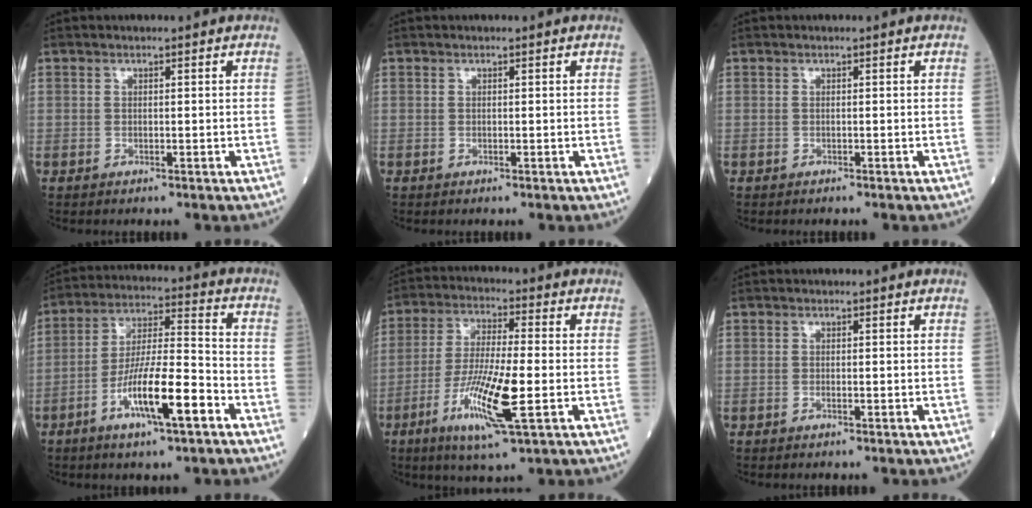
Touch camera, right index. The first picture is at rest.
{"total": 0.0}
{"total": 0.0}
{"total": 12.3, "force": [-5.7, 1.5, 10.8], "torque": [-0.197, -0.003, -0.103]}
{"total": 12.7, "force": [-4.0, 1.1, 12.0], "torque": [-0.236, -0.020, -0.075]}
{"total": 0.5, "force": [-0.2, 0.0, 0.5], "torque": [-0.011, -0.001, -0.003]}